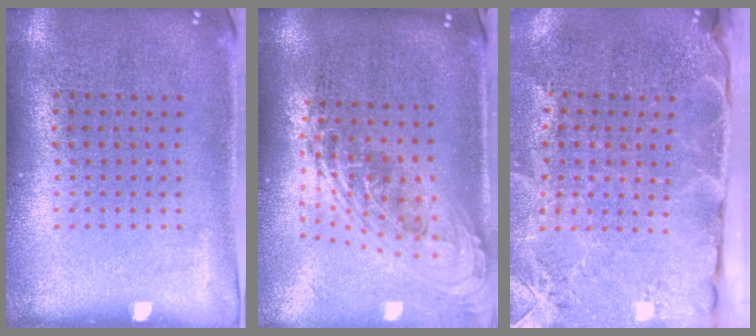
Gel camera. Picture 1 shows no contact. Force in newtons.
{"total": 2.2, "press": 1.6, "slide": 1.5}
{"total": 3.9, "press": 3.1, "slide": 2.3}